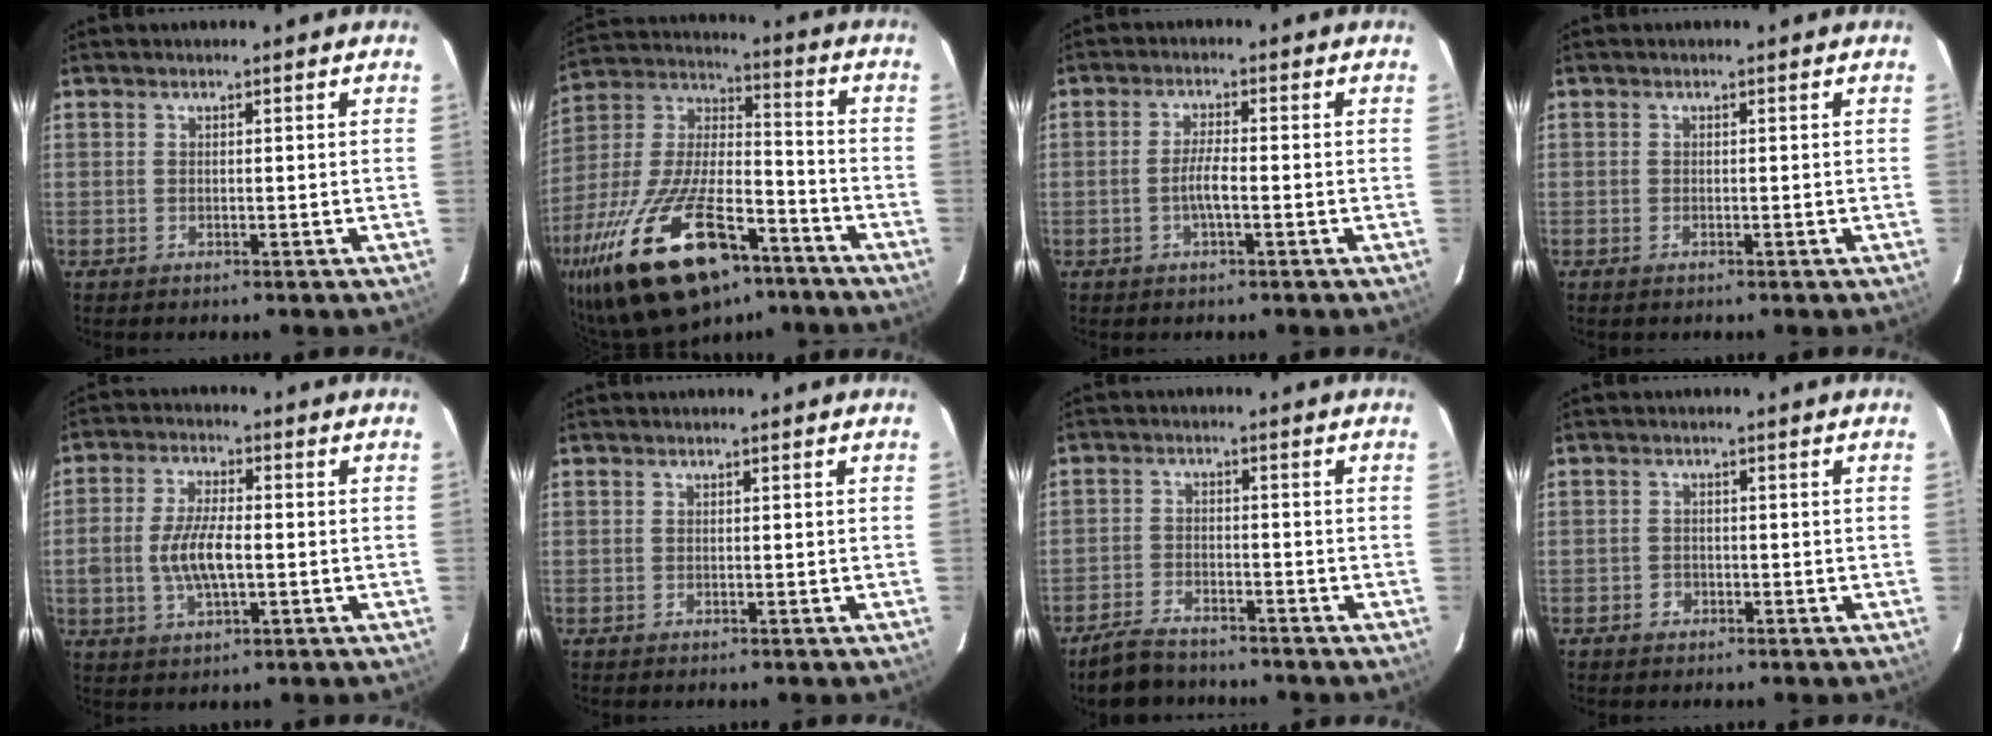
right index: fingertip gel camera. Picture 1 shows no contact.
{"total": 28.3, "force": [-17.4, 11.4, 19.2], "torque": [-0.383, -0.024, -0.284]}
{"total": 3.2, "force": [-1.2, 0.4, 3.0], "torque": [-0.060, 0.000, -0.020]}
{"total": 0.8, "force": [-0.6, 0.4, 0.3], "torque": [-0.007, -0.002, -0.012]}
{"total": 0.0}
{"total": 0.0}
{"total": 7.2, "force": [-6.2, 2.8, 2.4], "torque": [-0.076, 0.001, -0.104]}
{"total": 1.8, "force": [-1.1, 1.4, 0.2], "torque": [-0.006, 0.004, -0.017]}